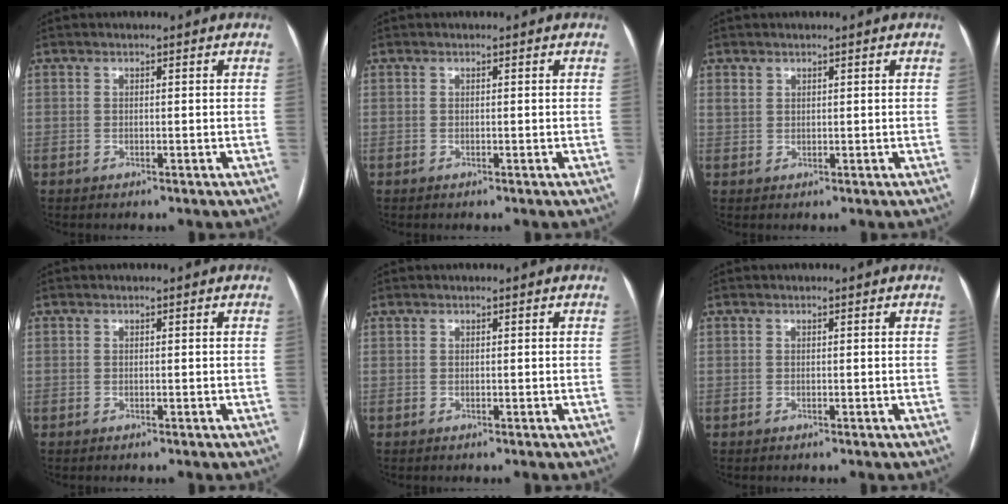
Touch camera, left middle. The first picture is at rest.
{"total": 0.0}
{"total": 1.0, "force": [0.8, 0.6, 0.1], "torque": [0.001, 0.004, 0.015]}
{"total": 0.0}
{"total": 0.0}
{"total": 0.0}